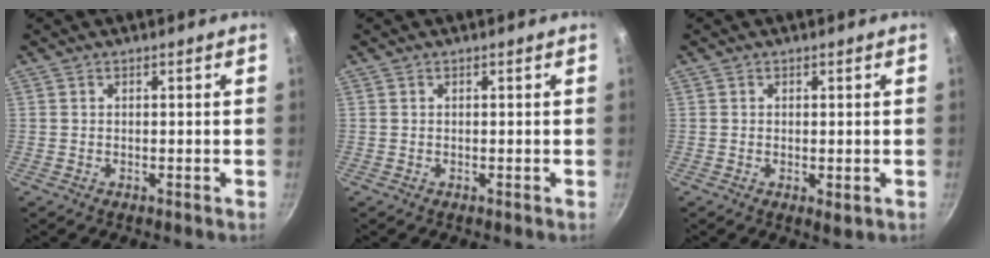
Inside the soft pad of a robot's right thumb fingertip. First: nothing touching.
{"total": 0.0}
{"total": 1.7, "force": [-0.1, 0.8, 1.5], "torque": [-0.024, -0.008, -0.002]}